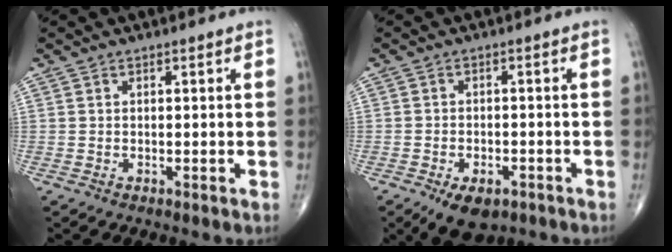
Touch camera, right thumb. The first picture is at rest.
{"total": 7.2, "force": [-4.3, 4.0, 4.2], "torque": [-0.054, 0.011, -0.061]}